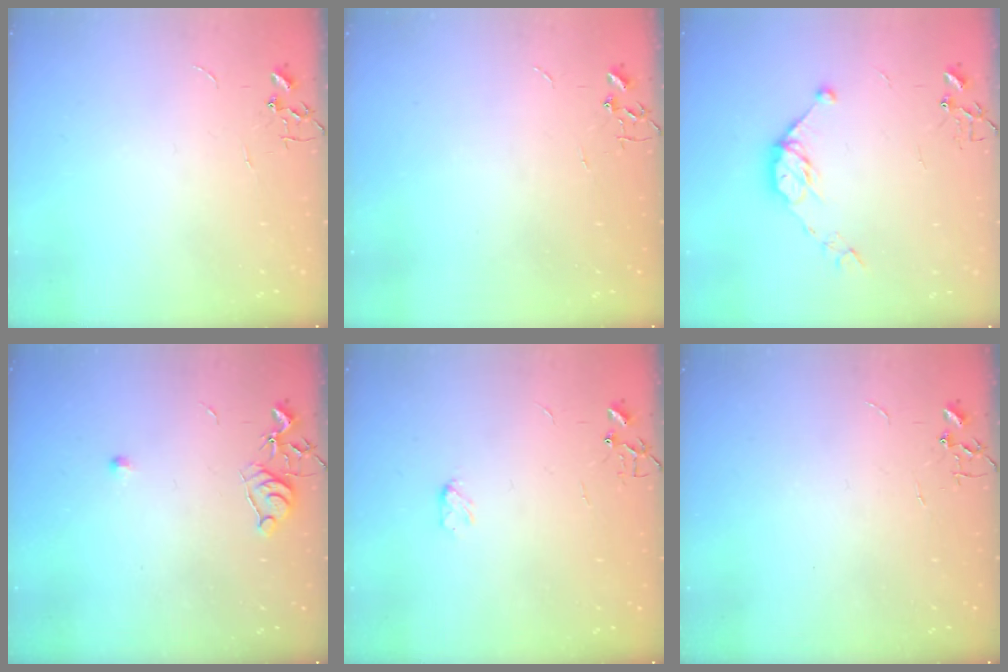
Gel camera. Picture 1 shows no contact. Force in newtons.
{"total": 0.0}
{"total": 9.8, "press": 9.8, "slide": 0.8}
{"total": 6.2, "press": 6.2, "slide": 0.8}
{"total": 3.7, "press": 3.7, "slide": 0.5}
{"total": 0.0}